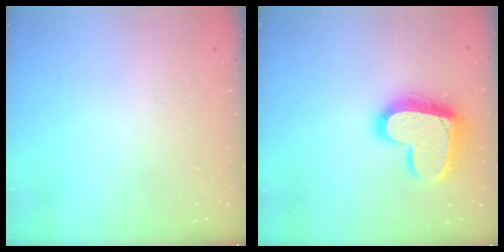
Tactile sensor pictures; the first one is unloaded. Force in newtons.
{"total": 18.2, "press": 18.2, "slide": 1.4}